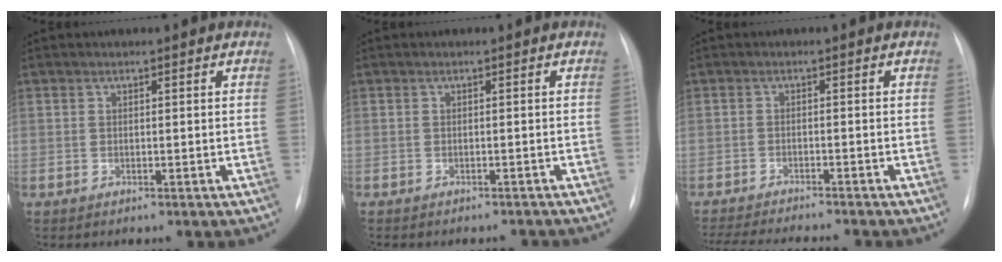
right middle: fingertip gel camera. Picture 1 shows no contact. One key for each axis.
{"total": 3.0, "fx": -2.8, "fy": 1.0, "fz": 0.5, "tx": 0.000, "ty": -0.002, "tz": -0.032}
{"total": 10.7, "fx": -9.8, "fy": 0.5, "fz": 4.3, "tx": -0.066, "ty": -0.014, "tz": -0.142}